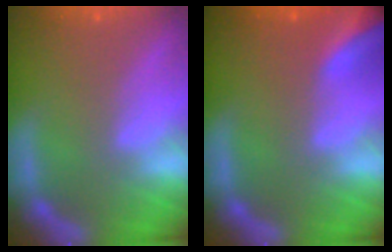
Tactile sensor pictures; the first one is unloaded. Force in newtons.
{"total": 9.0}